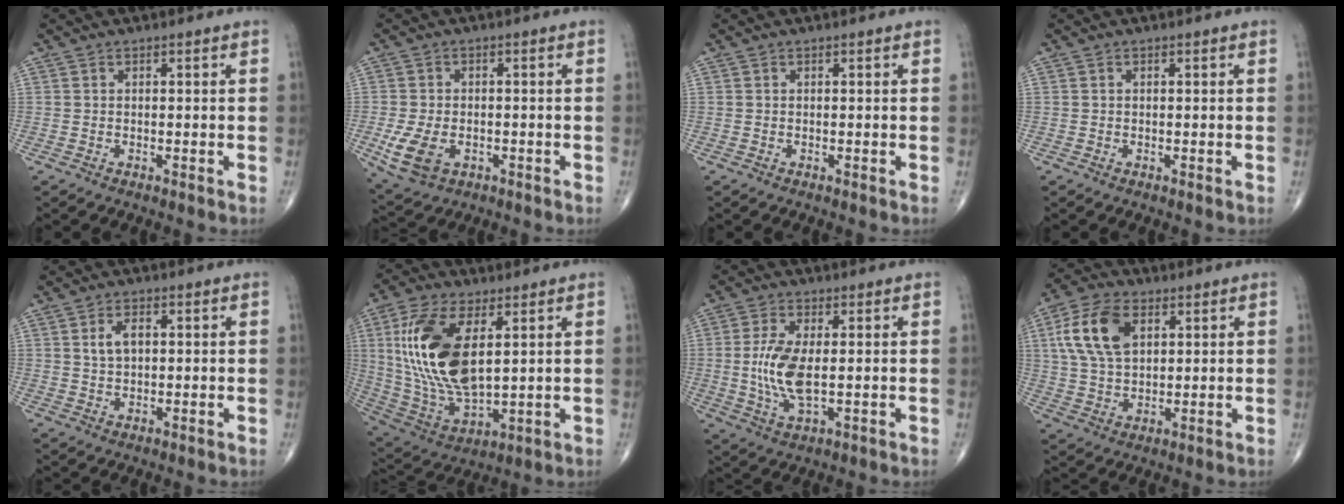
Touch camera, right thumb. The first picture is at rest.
{"total": 7.8, "force": [-2.3, 5.1, 5.4], "torque": [-0.109, 0.002, -0.032]}
{"total": 0.0}
{"total": 0.0}
{"total": 4.1, "force": [1.0, 2.3, 3.2], "torque": [-0.056, 0.003, 0.019]}
{"total": 20.5, "force": [4.6, 9.9, 17.3], "torque": [-0.350, -0.024, 0.094]}
{"total": 9.3, "force": [0.0, 3.9, 8.4], "torque": [-0.183, -0.011, 0.004]}
{"total": 12.3, "force": [3.9, 7.3, 9.1], "torque": [-0.171, 0.002, 0.074]}